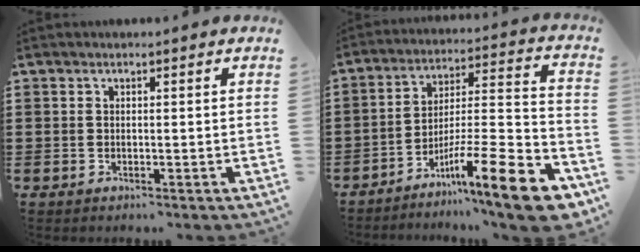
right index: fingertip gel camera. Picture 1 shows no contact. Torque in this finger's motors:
{"motor_torque": [1.97, -0.17, 1.04, 0.09]}